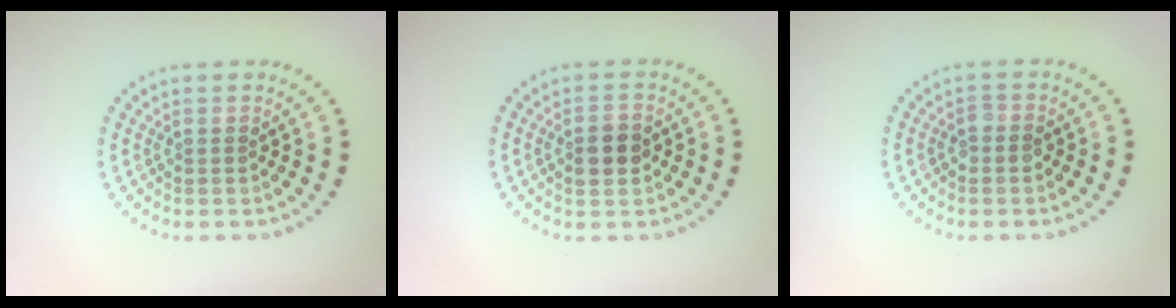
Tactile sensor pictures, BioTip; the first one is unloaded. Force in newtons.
{"total": 2.9, "press": 2.9, "slide": 0.2}
{"total": 1.1, "press": 1.0, "slide": 0.3}